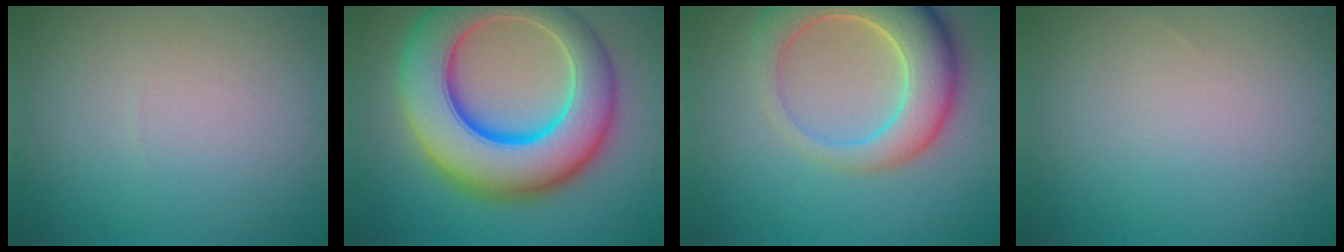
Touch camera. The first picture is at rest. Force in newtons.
{"total": 12.6, "press": 12.6, "slide": 0.4}
{"total": 8.0, "press": 8.0, "slide": 0.6}
{"total": 0.0}